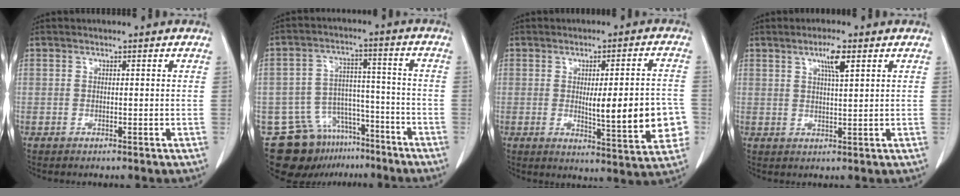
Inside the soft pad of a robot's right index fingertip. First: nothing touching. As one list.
[{"total": 12.0, "force": [-8.7, 7.5, 3.5], "torque": [-0.053, 0.046, -0.130]}, {"total": 12.7, "force": [-1.5, 2.6, 12.3], "torque": [-0.153, 0.000, -0.010]}, {"total": 3.9, "force": [2.0, 0.2, 3.3], "torque": [-0.059, -0.002, 0.035]}]